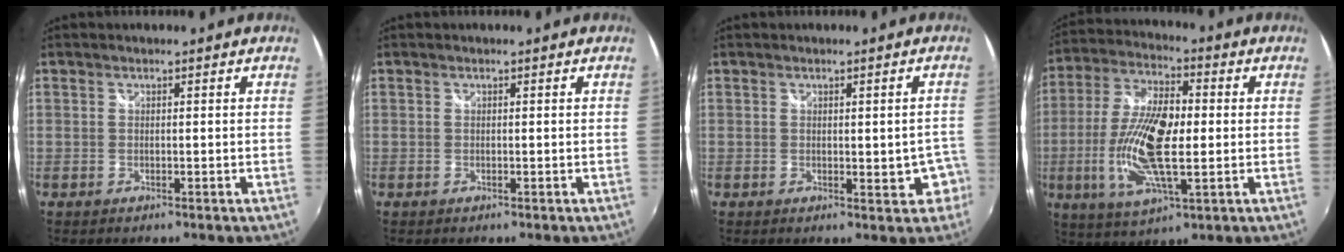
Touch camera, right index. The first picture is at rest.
{"total": 0.0}
{"total": 3.2, "force": [-0.9, 1.7, 2.5], "torque": [-0.025, 0.005, -0.006]}
{"total": 15.7, "force": [-1.5, 5.7, 14.6], "torque": [-0.294, 0.002, -0.028]}